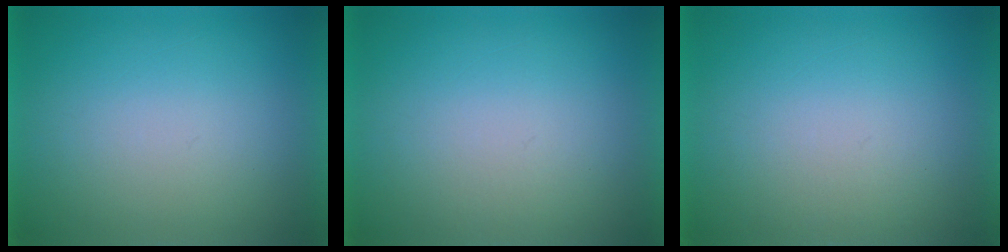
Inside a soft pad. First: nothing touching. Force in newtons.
{"total": 1.2}
{"total": 1.2}